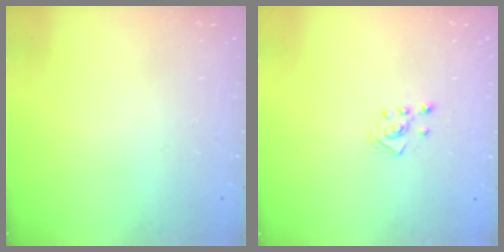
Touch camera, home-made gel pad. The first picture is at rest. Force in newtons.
{"total": 2.5, "press": 2.4, "slide": 0.8}